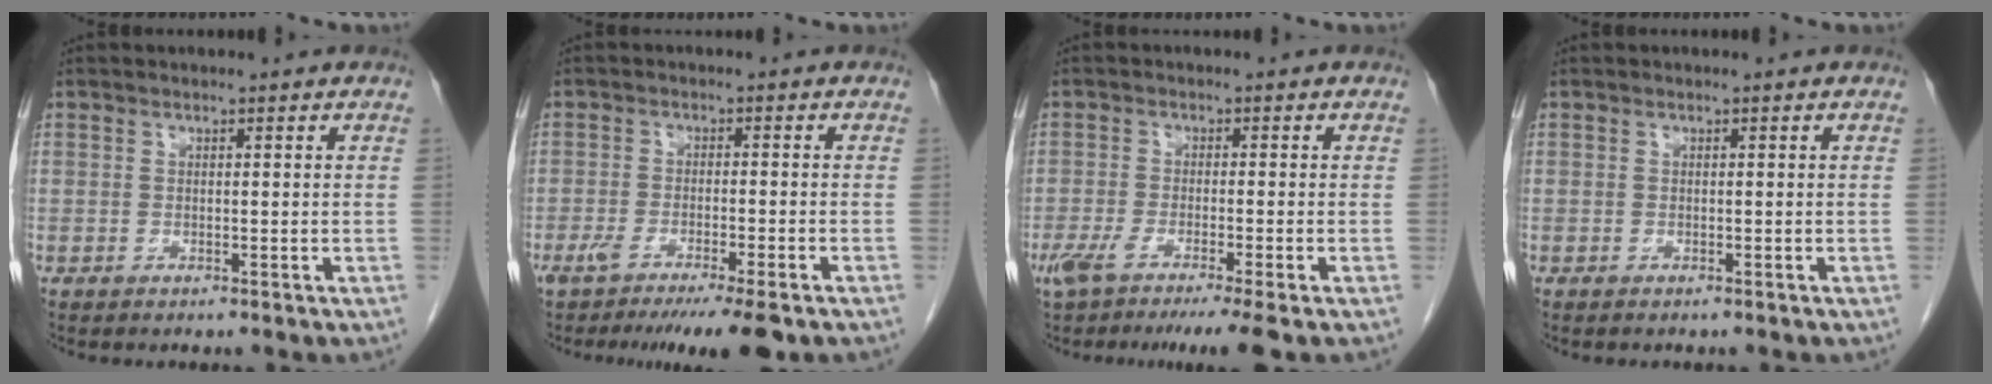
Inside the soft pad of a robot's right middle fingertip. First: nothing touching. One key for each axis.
{"total": 10.4, "fx": -7.9, "fy": 0.3, "fz": 6.7, "tx": -0.087, "ty": -0.021, "tz": -0.120}
{"total": 8.9, "fx": -6.4, "fy": -0.2, "fz": 6.2, "tx": -0.092, "ty": -0.018, "tz": -0.102}
{"total": 0.5, "fx": -0.5, "fy": 0.1, "fz": 0.3, "tx": -0.003, "ty": 0.000, "tz": -0.005}